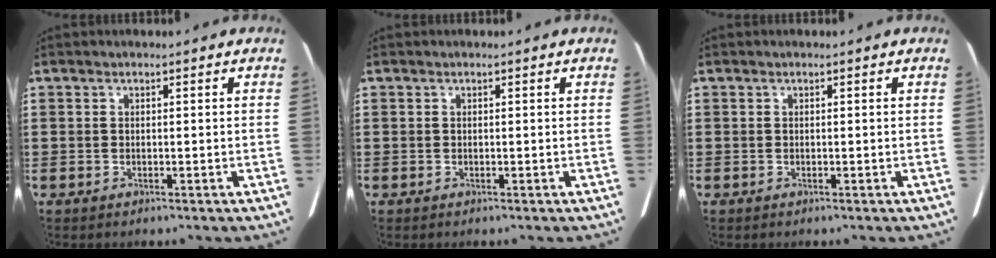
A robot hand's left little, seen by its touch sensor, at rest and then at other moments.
{"total": 0.0}
{"total": 0.0}